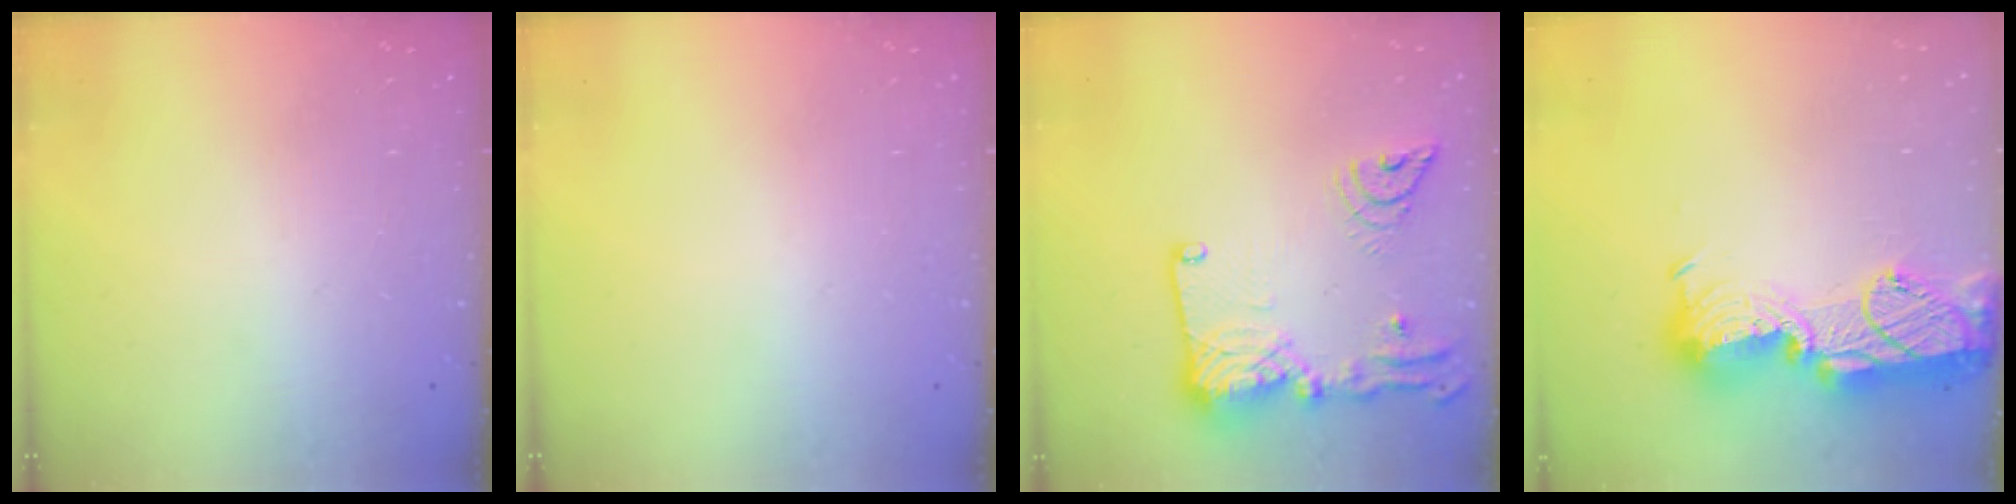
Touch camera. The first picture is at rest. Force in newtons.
{"total": 0.0}
{"total": 20.1, "press": 19.9, "slide": 2.3}
{"total": 19.3, "press": 19.2, "slide": 1.1}